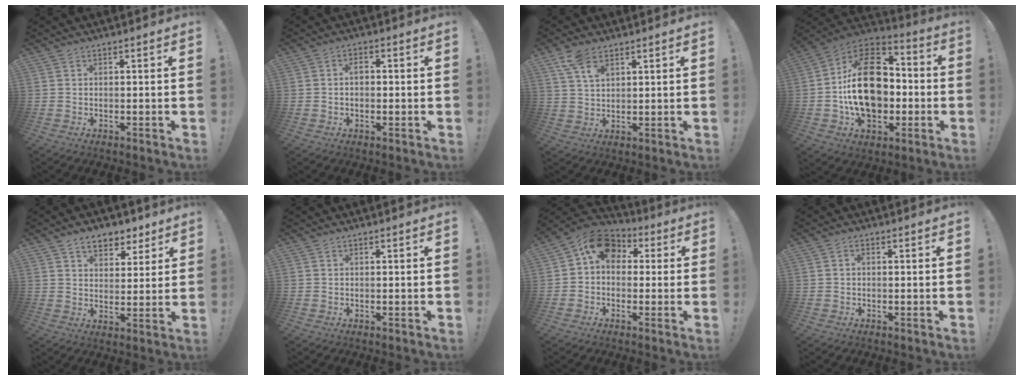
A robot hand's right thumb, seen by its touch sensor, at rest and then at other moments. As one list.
[{"total": 2.5, "force": [-0.1, 1.5, 2.0], "torque": [-0.023, 0.003, -0.006]}, {"total": 6.7, "force": [4.2, 3.0, 4.2], "torque": [-0.078, -0.016, 0.079]}, {"total": 24.7, "force": [-0.7, 17.0, 17.9], "torque": [-0.297, 0.025, -0.001]}, {"total": 8.5, "force": [5.5, 5.3, 3.7], "torque": [-0.045, -0.029, 0.101]}, {"total": 0.0}, {"total": 11.2, "force": [2.7, 8.5, 6.7], "torque": [-0.107, 0.011, 0.058]}, {"total": 0.9, "force": [0.0, 0.6, 0.7], "torque": [-0.019, 0.006, 0.000]}]